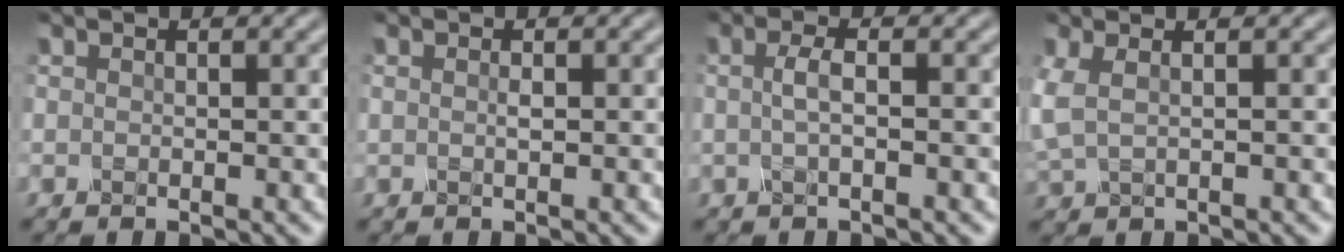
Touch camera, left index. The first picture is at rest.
{"total": 0.6, "force": [0.1, 0.2, 0.6], "torque": [-0.013, 0.002, 0.002]}
{"total": 1.9, "force": [0.1, 0.5, 1.8], "torque": [-0.038, 0.004, -0.001]}
{"total": 2.1, "force": [0.6, 1.0, 1.8], "torque": [-0.052, 0.005, 0.013]}